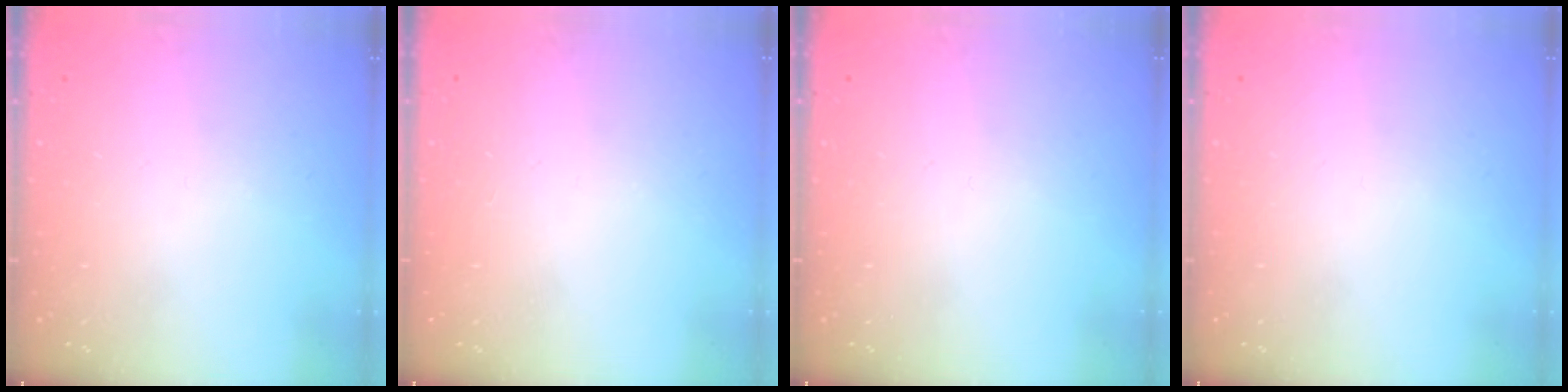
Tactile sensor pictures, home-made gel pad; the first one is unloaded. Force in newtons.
{"total": 1.6, "press": 1.5, "slide": 0.5}
{"total": 0.0}
{"total": 0.0}